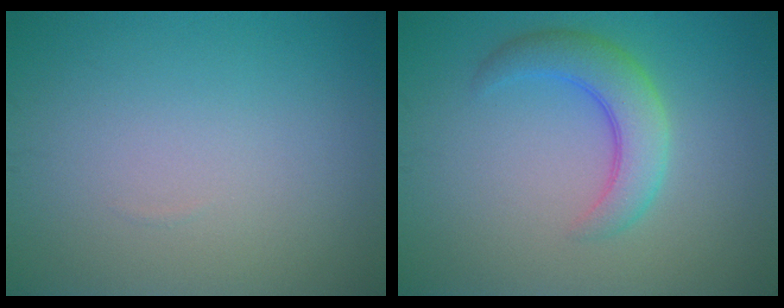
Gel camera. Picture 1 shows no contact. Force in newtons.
{"total": 4.2, "press": 4.2, "slide": 0.1}